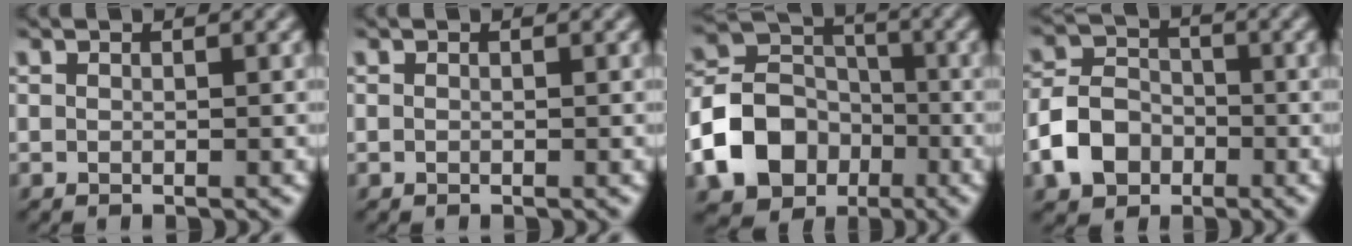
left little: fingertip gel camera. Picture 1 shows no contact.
{"total": 0.0}
{"total": 8.8, "force": [-3.4, 6.8, 4.5], "torque": [-0.082, 0.005, -0.076]}
{"total": 5.1, "force": [-2.2, 3.9, 2.5], "torque": [-0.056, 0.005, -0.051]}